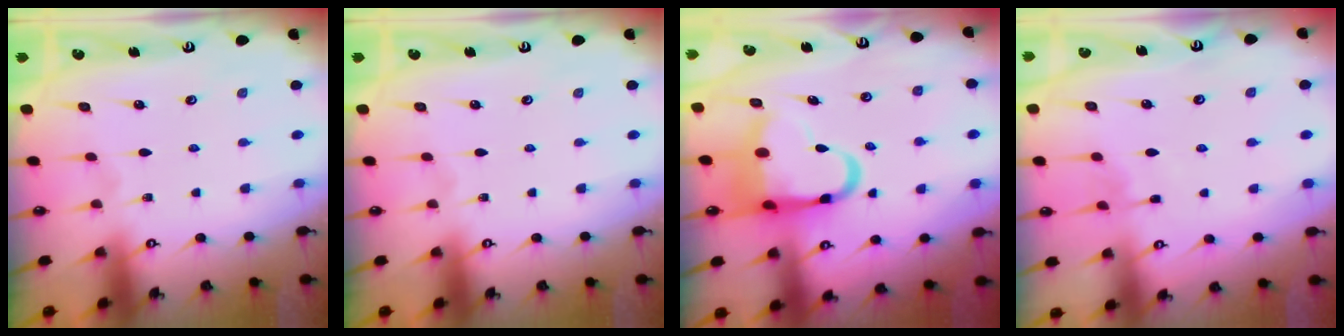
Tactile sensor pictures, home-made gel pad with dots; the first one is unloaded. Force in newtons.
{"total": 0.0}
{"total": 12.0, "press": 11.7, "slide": 2.7}
{"total": 3.4, "press": 3.3, "slide": 0.6}